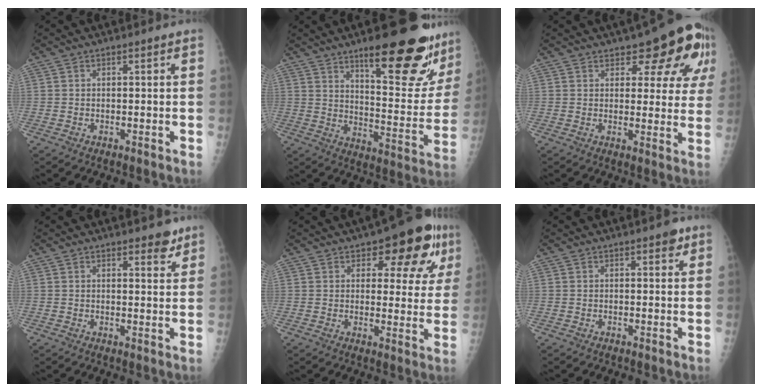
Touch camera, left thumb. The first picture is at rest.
{"total": 24.0, "force": [15.2, 6.4, 17.4], "torque": [-0.195, -0.088, 0.220]}
{"total": 12.3, "force": [6.8, 5.6, 8.6], "torque": [-0.061, -0.030, 0.079]}
{"total": 3.4, "force": [2.5, 1.4, 1.9], "torque": [-0.008, -0.015, 0.031]}
{"total": 12.9, "force": [6.7, 6.1, 9.3], "torque": [-0.069, -0.016, 0.083]}
{"total": 1.8, "force": [1.0, 0.9, 1.2], "torque": [-0.005, -0.002, 0.010]}